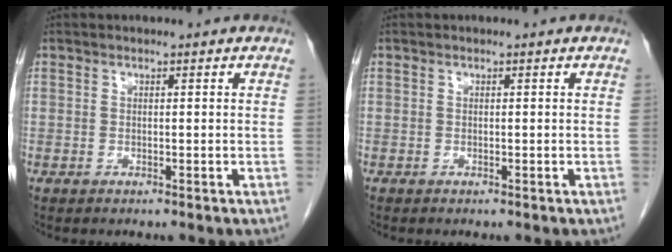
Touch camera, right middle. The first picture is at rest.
{"total": 0.0}